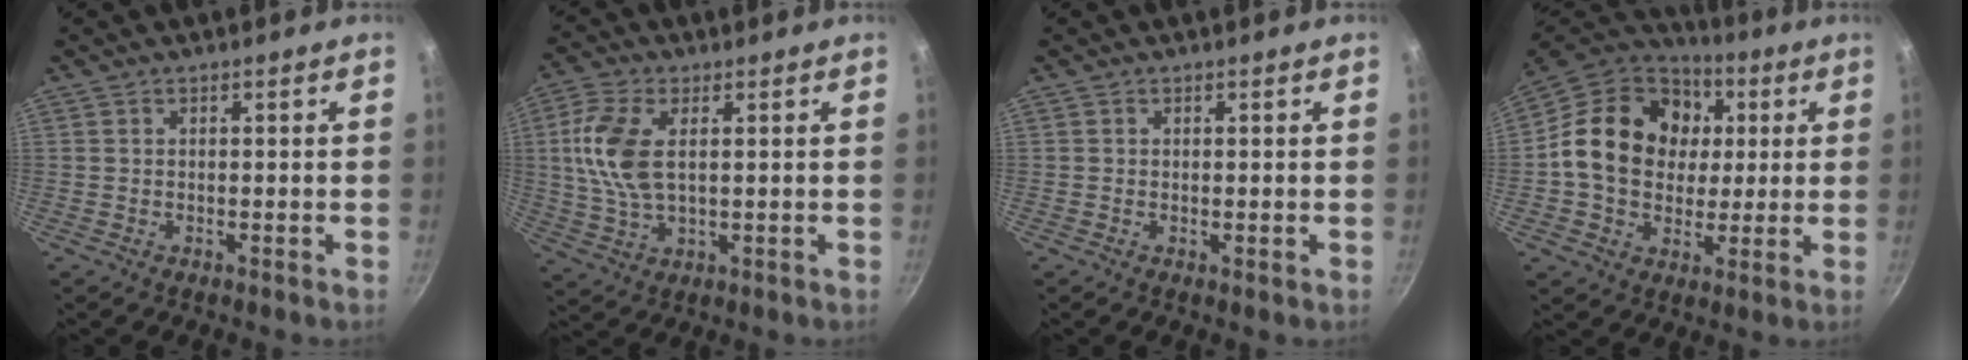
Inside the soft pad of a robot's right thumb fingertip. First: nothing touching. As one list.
[{"total": 10.9, "force": [2.0, 5.7, 9.0], "torque": [-0.187, 0.006, 0.038]}, {"total": 0.0}, {"total": 20.8, "force": [2.8, 16.6, 12.2], "torque": [-0.192, 0.022, 0.039]}]